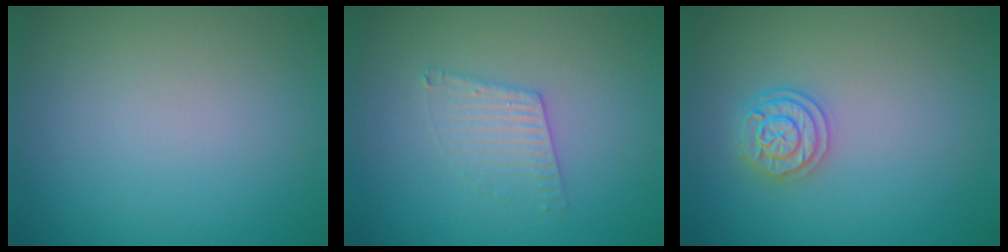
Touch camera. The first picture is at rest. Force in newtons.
{"total": 2.1, "press": 2.1, "slide": 0.3}
{"total": 2.4, "press": 2.4, "slide": 0.4}